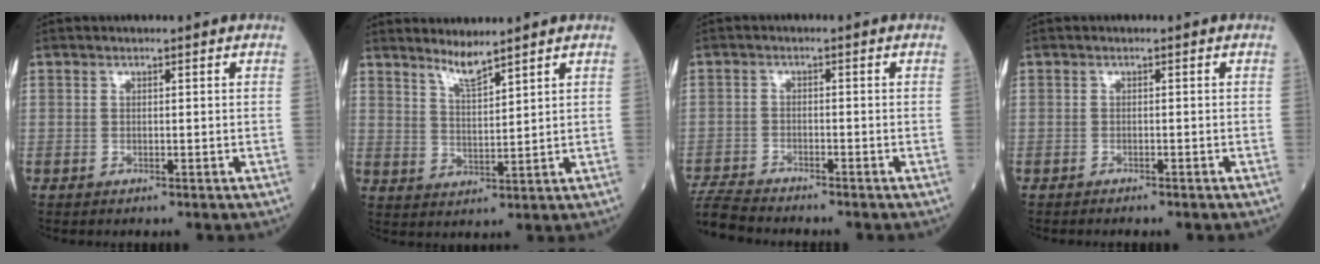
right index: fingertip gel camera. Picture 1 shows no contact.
{"total": 3.9, "force": [3.5, -0.2, 1.8], "torque": [-0.037, -0.014, 0.071]}
{"total": 7.7, "force": [-7.4, 0.7, 2.1], "torque": [-0.047, -0.013, -0.133]}
{"total": 2.4, "force": [-2.0, 0.6, 1.1], "torque": [-0.023, -0.006, -0.020]}